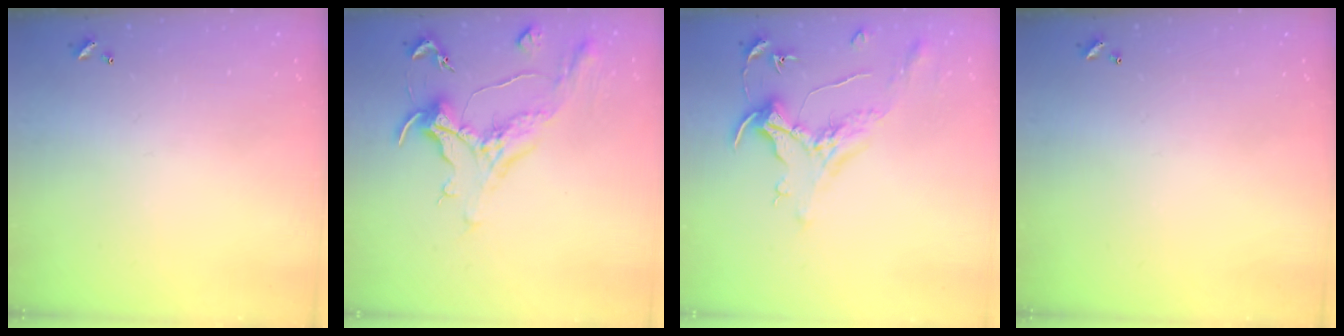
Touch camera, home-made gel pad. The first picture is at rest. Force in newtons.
{"total": 1.6, "press": 1.5, "slide": 0.6}
{"total": 1.6, "press": 1.4, "slide": 0.7}
{"total": 0.0}